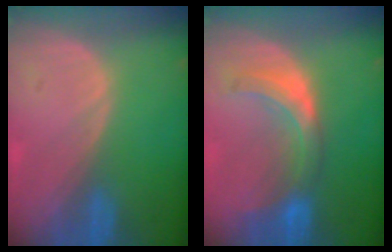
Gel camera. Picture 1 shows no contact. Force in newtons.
{"total": 7.0, "press": 6.8, "slide": 1.6}